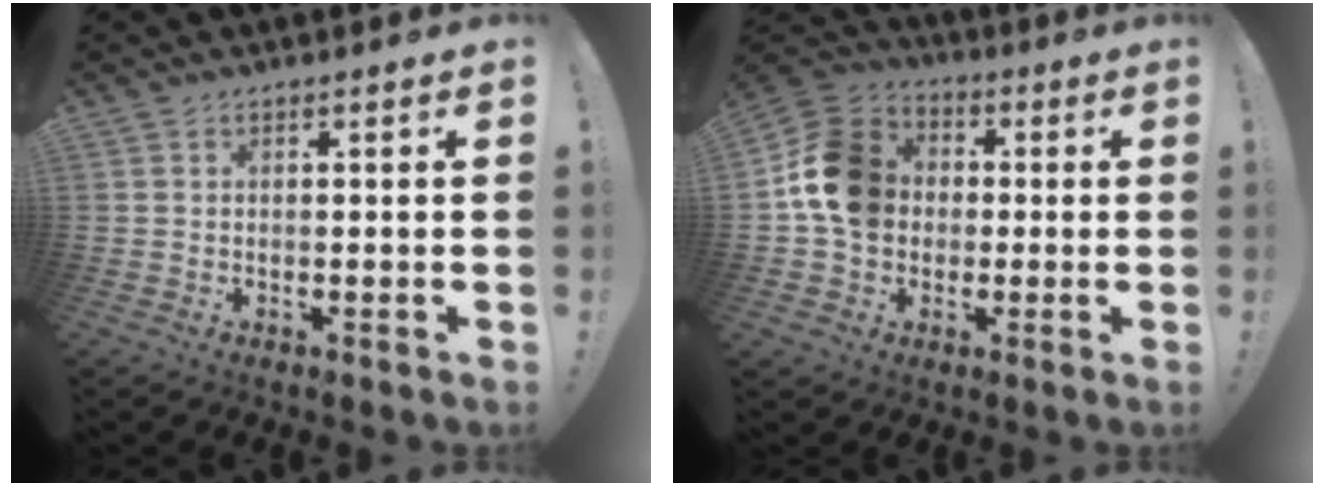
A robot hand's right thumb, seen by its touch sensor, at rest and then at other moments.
{"total": 15.3, "force": [1.0, 12.9, 8.2], "torque": [-0.129, 0.019, 0.025]}